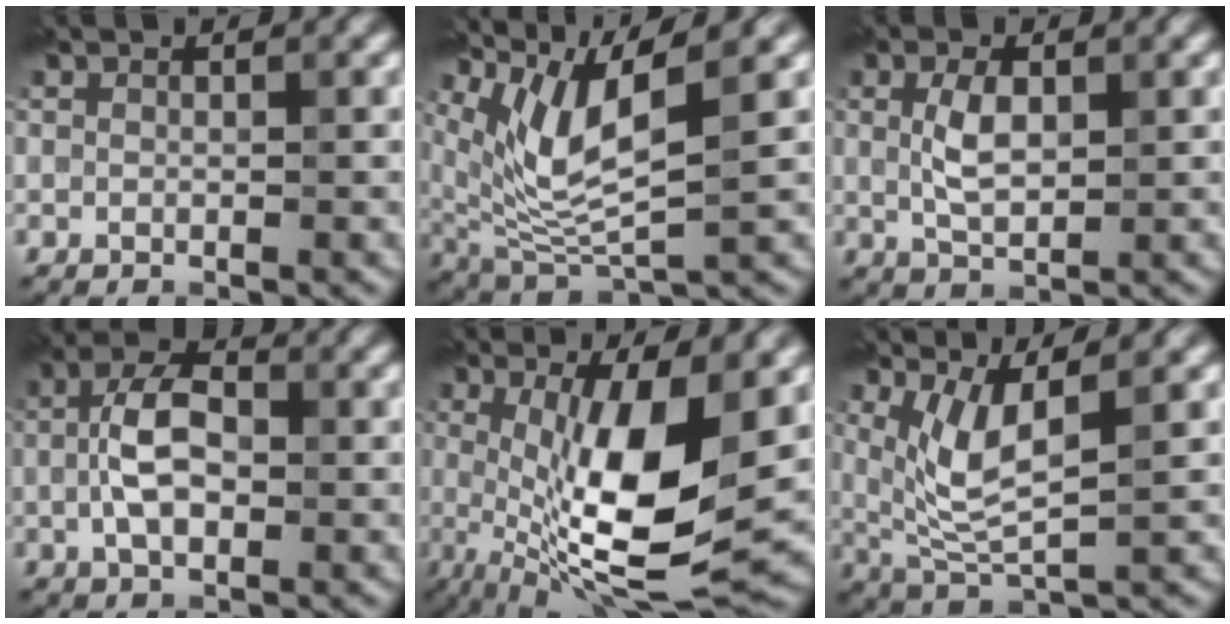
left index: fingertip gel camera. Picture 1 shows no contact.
{"total": 7.3, "force": [3.4, 1.9, 6.1], "torque": [-0.135, -0.007, 0.072]}
{"total": 3.3, "force": [0.7, 1.7, 2.8], "torque": [-0.064, 0.003, 0.016]}
{"total": 5.2, "force": [-0.2, 2.9, 4.3], "torque": [-0.083, 0.010, -0.012]}
{"total": 11.4, "force": [0.5, 3.1, 10.9], "torque": [-0.184, -0.014, 0.014]}
{"total": 4.8, "force": [1.7, 1.4, 4.3], "torque": [-0.098, -0.010, 0.042]}